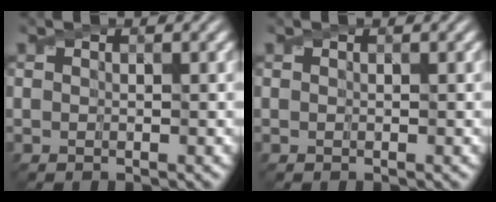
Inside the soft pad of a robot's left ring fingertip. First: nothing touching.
{"total": 0.0}